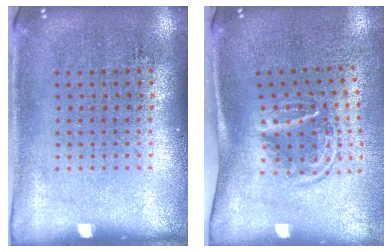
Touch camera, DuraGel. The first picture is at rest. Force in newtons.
{"total": 1.8, "press": 1.2, "slide": 1.3}